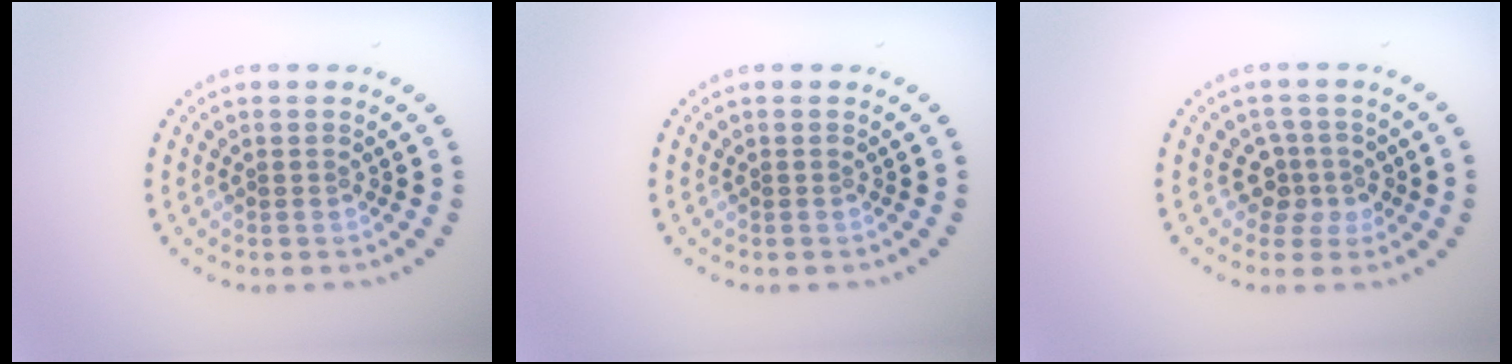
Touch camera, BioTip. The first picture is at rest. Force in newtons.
{"total": 0.0}
{"total": 2.4, "press": 1.9, "slide": 1.6}